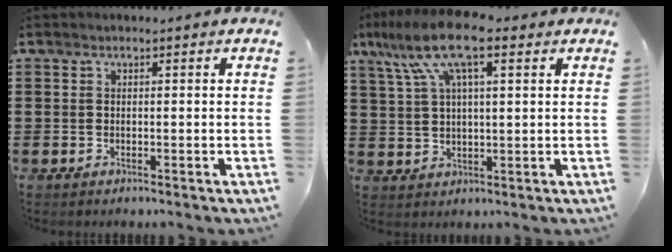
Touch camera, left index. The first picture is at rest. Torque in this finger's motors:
{"motor_torque": [1.51, -0.63, 1.05, 0.21]}